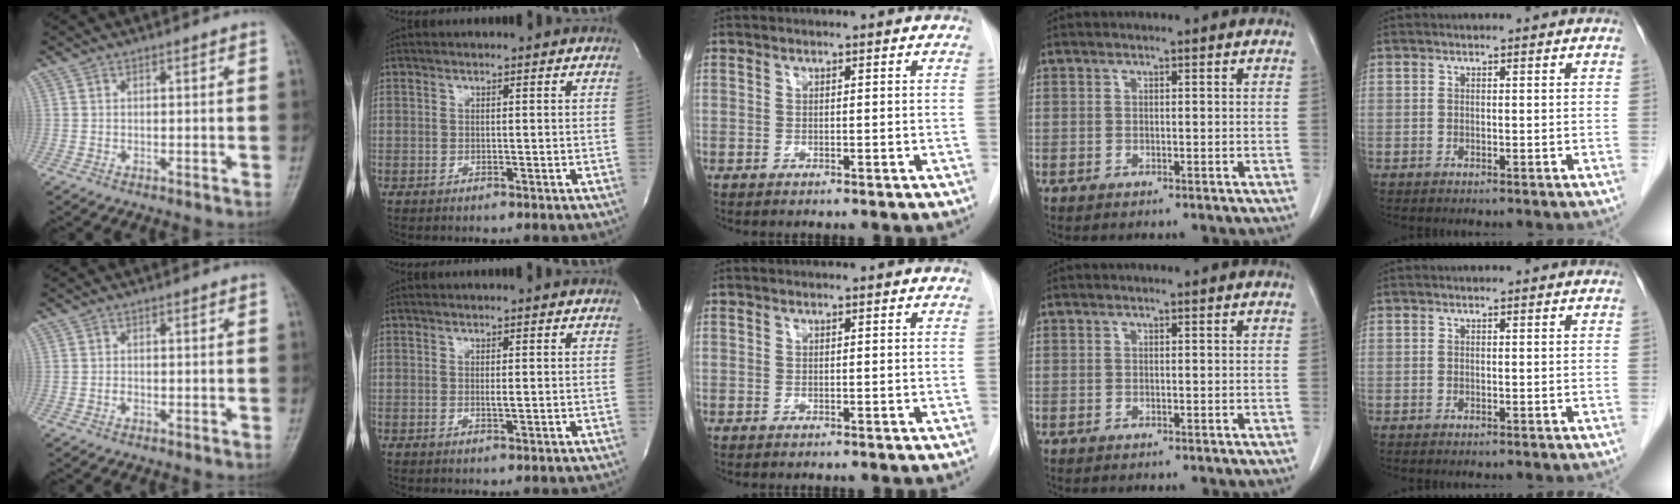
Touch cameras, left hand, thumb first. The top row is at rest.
{"thumb": {"total": 0.9, "force": [-0.3, 0.6, 0.5], "torque": [-0.004, 0.002, -0.006]}, "index": {"total": 0.8, "force": [0.0, 0.0, 0.8], "torque": [-0.020, -0.006, 0.000]}}